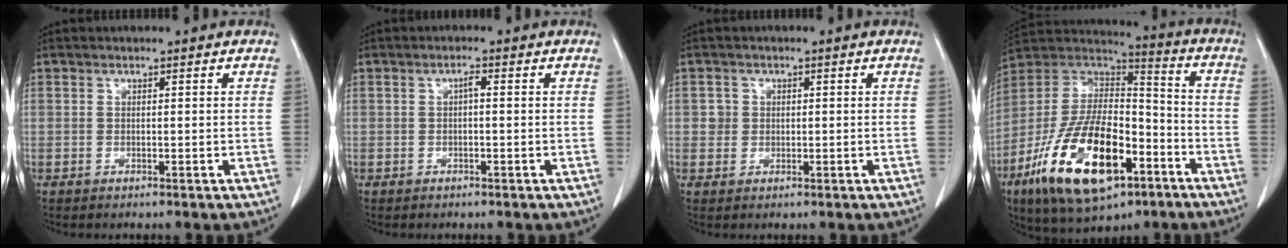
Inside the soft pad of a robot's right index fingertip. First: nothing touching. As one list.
[{"total": 1.1, "force": [0.0, 0.3, 1.1], "torque": [-0.019, 0.004, 0.001]}, {"total": 2.0, "force": [0.4, 1.9, 0.1], "torque": [0.008, 0.003, 0.002]}, {"total": 23.0, "force": [-10.5, 9.6, 18.1], "torque": [-0.367, -0.013, -0.178]}]